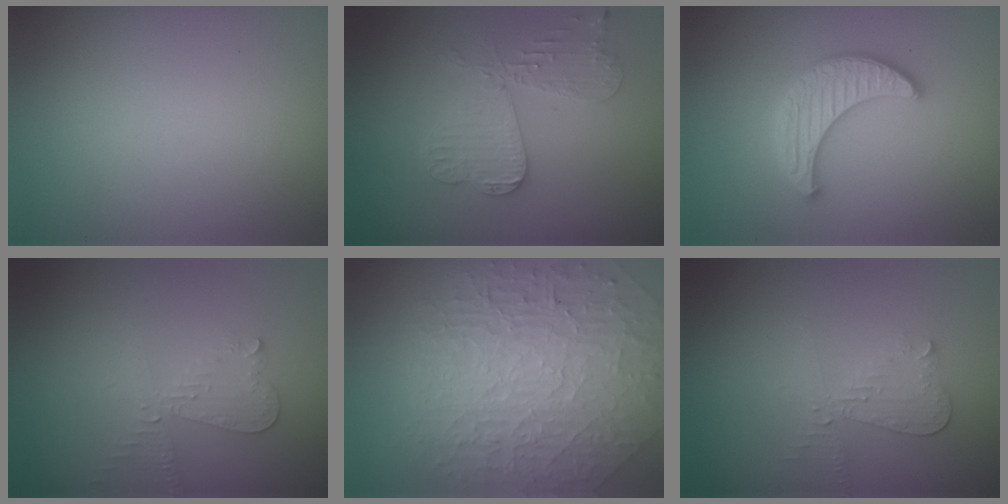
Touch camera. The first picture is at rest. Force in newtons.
{"total": 3.5, "press": 3.4, "slide": 0.5}
{"total": 3.6, "press": 3.5, "slide": 0.7}
{"total": 2.4, "press": 2.3, "slide": 0.5}
{"total": 9.9, "press": 6.5, "slide": 7.5}
{"total": 2.1, "press": 2.1, "slide": 0.4}